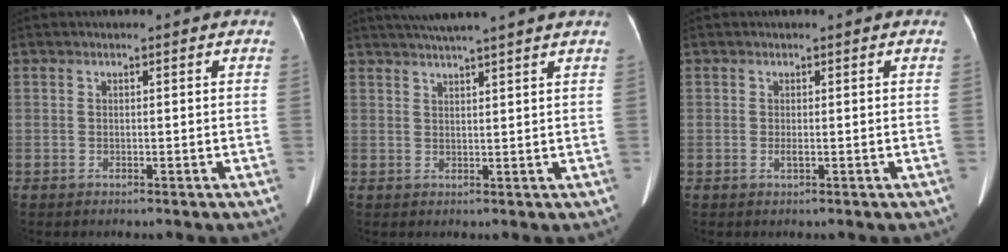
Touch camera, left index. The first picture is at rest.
{"total": 8.3, "force": [7.1, -1.2, 4.2], "torque": [-0.065, 0.026, 0.094]}
{"total": 0.6, "force": [-0.2, 0.1, 0.5], "torque": [-0.019, -0.007, -0.004]}